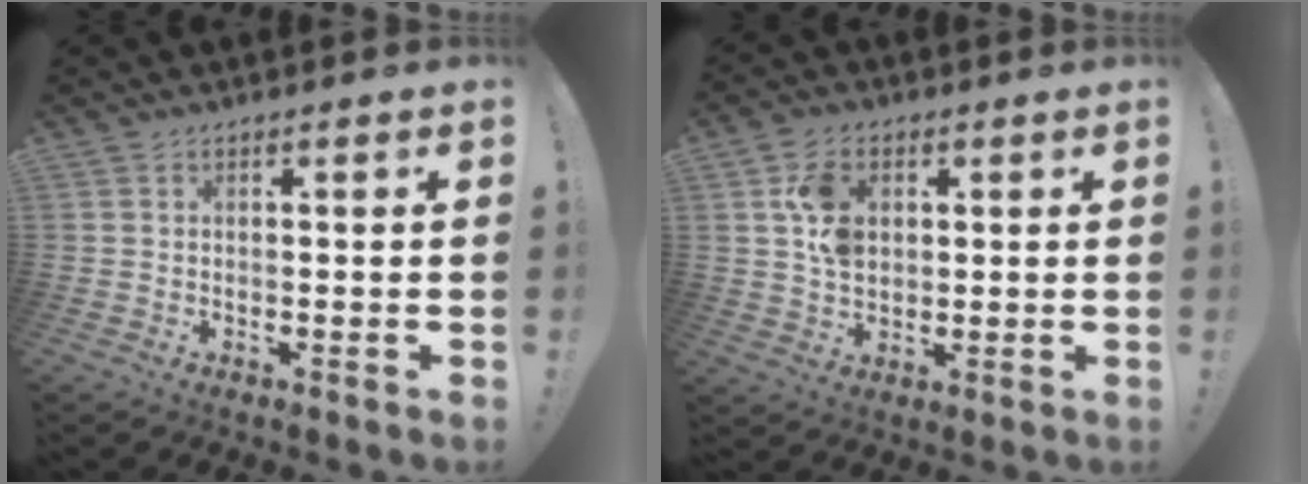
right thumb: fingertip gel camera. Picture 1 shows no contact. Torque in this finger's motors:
{"motor_torque": [0.90, 2.22, 0.81, -0.38, 0.07]}